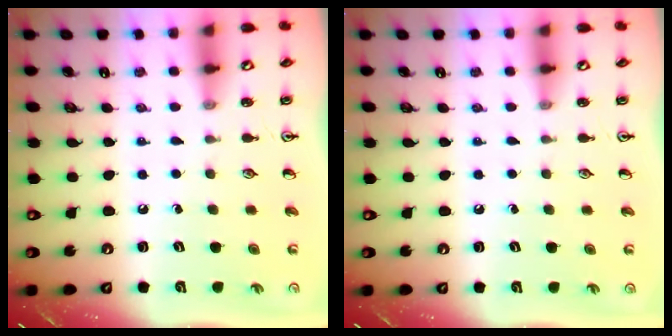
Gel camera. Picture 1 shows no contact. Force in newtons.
{"total": 0.0}